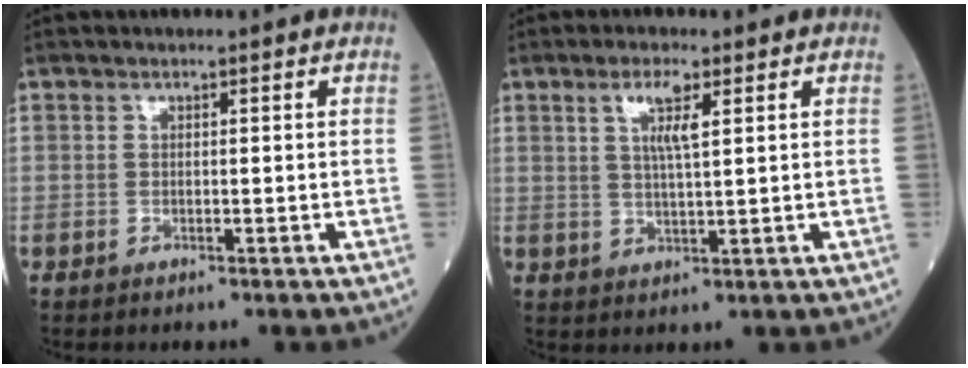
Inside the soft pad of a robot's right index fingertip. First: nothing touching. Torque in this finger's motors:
{"motor_torque": [0.69, 0.47, 0.28, 0.10]}